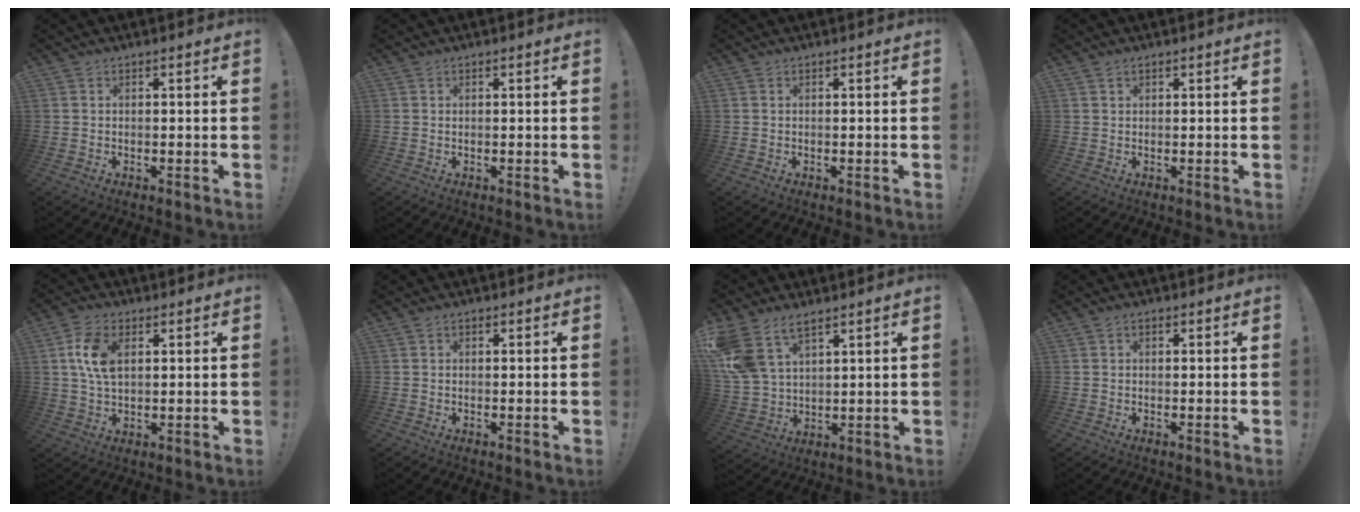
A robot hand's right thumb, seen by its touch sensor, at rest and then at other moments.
{"total": 0.0}
{"total": 0.0}
{"total": 1.0, "force": [0.7, 0.6, 0.3], "torque": [-0.004, 0.000, 0.012]}
{"total": 9.6, "force": [2.6, 5.7, 7.3], "torque": [-0.149, 0.003, 0.048]}
{"total": 0.5, "force": [0.1, 0.5, 0.2], "torque": [0.002, -0.001, 0.000]}
{"total": 11.5, "force": [7.6, 6.2, 6.0], "torque": [-0.138, -0.035, 0.151]}
{"total": 0.8, "force": [0.0, 0.7, 0.4], "torque": [-0.003, 0.000, -0.001]}